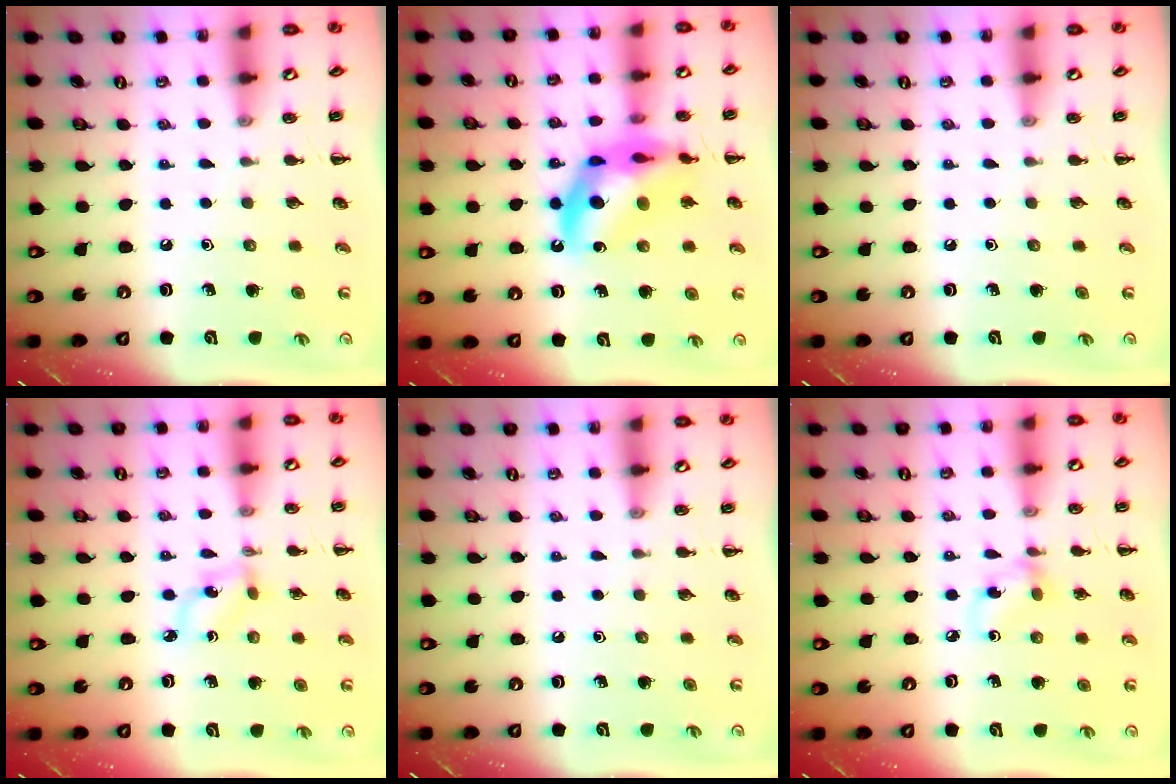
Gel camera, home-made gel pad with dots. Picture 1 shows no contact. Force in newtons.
{"total": 15.3, "press": 14.8, "slide": 3.9}
{"total": 0.0}
{"total": 1.8, "press": 1.7, "slide": 0.5}
{"total": 0.0}
{"total": 4.7, "press": 4.4, "slide": 1.4}